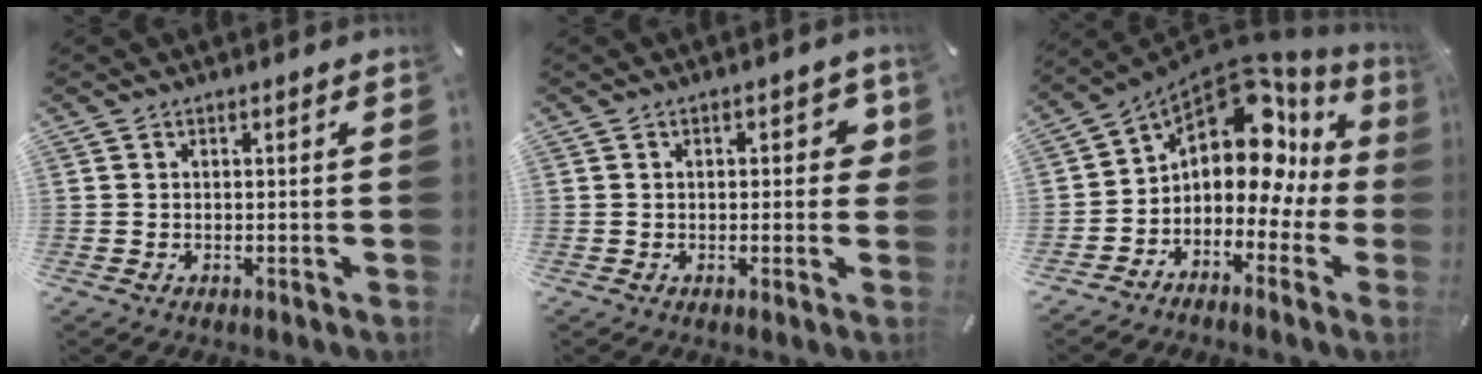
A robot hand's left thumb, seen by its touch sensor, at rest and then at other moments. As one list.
[{"total": 4.0, "force": [0.6, 2.4, 3.2], "torque": [-0.024, -0.005, 0.000]}, {"total": 12.1, "force": [5.5, 7.2, 8.1], "torque": [-0.143, -0.059, 0.086]}]